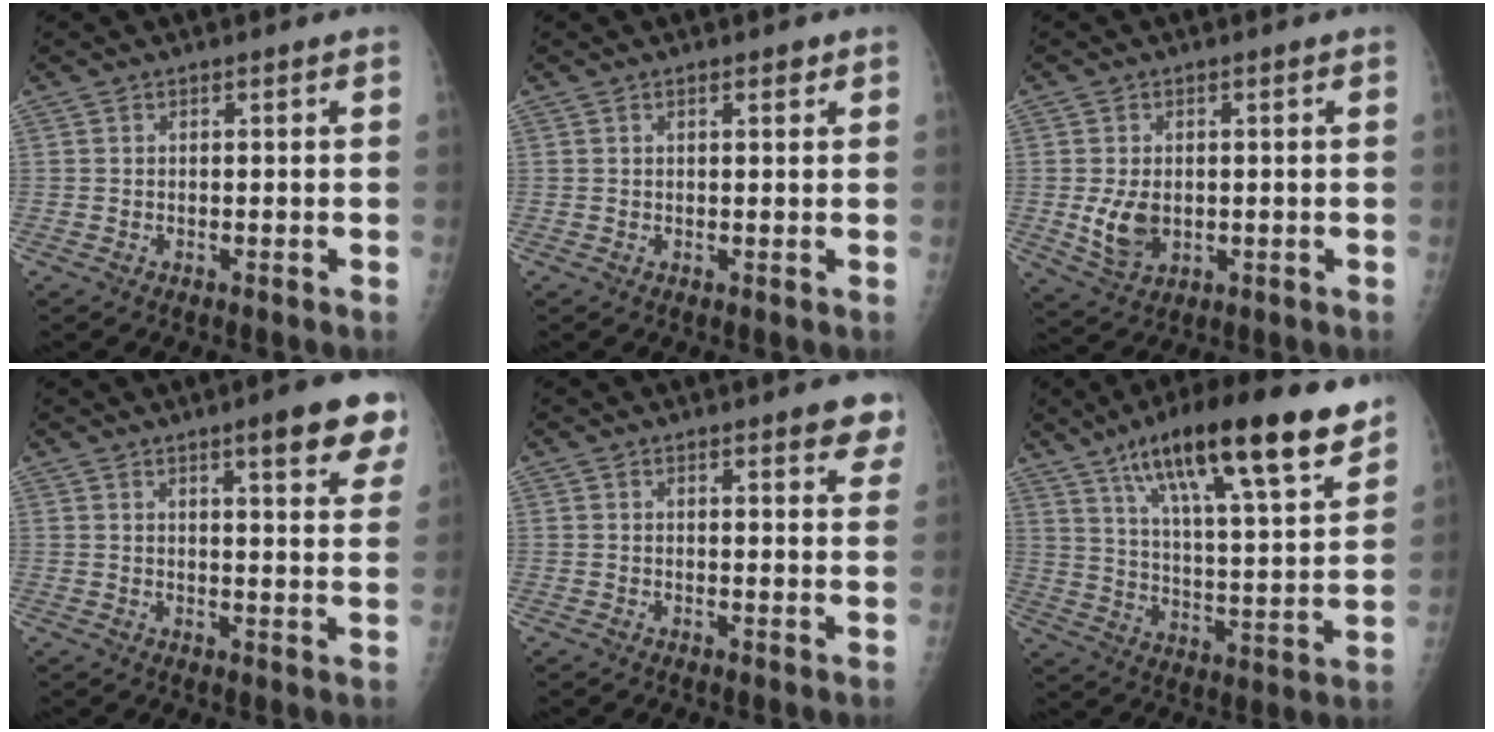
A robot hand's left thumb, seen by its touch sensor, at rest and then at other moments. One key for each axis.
{"total": 1.4, "fx": 0.9, "fy": 0.5, "fz": 1.0, "tx": -0.009, "ty": -0.002, "tz": 0.011}
{"total": 6.2, "fx": -0.4, "fy": 4.3, "fz": 4.5, "tx": -0.072, "ty": -0.009, "tz": 0.005}
{"total": 9.9, "fx": 6.0, "fy": 1.7, "fz": 7.7, "tx": -0.080, "ty": -0.026, "tz": 0.071}
{"total": 5.1, "fx": 3.4, "fy": 1.3, "fz": 3.6, "tx": -0.023, "ty": -0.012, "tz": 0.034}
{"total": 23.8, "fx": 15.1, "fy": 5.3, "fz": 17.6, "tx": -0.263, "ty": -0.047, "tz": 0.245}